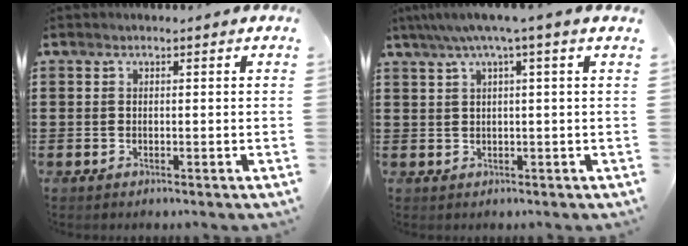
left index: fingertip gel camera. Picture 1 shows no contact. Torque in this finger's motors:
{"motor_torque": [1.39, -0.74, 0.71, 0.20]}